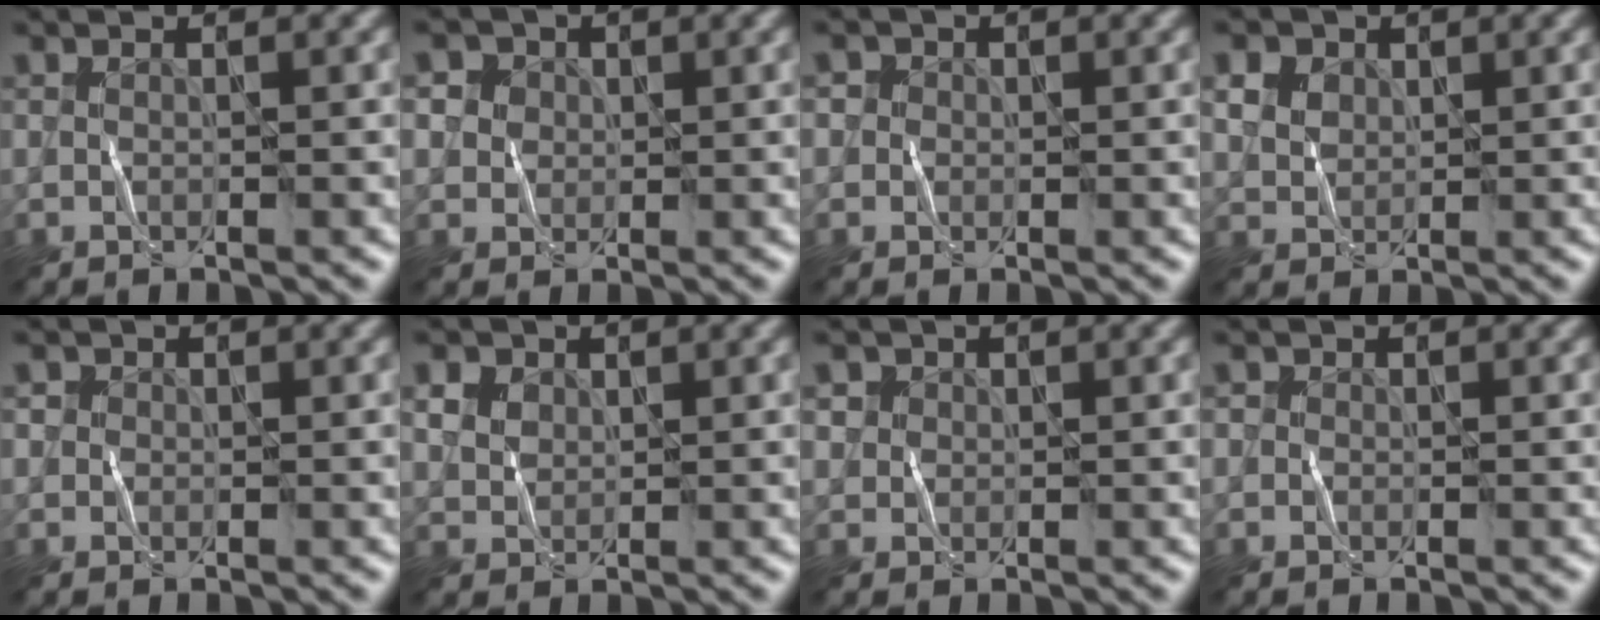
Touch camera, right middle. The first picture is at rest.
{"total": 3.1, "force": [1.7, 2.6, 0.6], "torque": [-0.021, 0.008, 0.012]}
{"total": 1.1, "force": [0.4, 1.0, 0.2], "torque": [0.009, 0.001, -0.010]}
{"total": 3.2, "force": [2.0, 2.3, 0.9], "torque": [-0.040, 0.012, 0.029]}
{"total": 0.8, "force": [0.3, 0.7, 0.0], "torque": [0.006, -0.003, -0.005]}
{"total": 2.6, "force": [1.7, 1.9, 0.6], "torque": [-0.027, 0.010, 0.020]}
{"total": 1.6, "force": [1.0, 1.3, 0.0], "torque": [-0.002, 0.008, 0.003]}
{"total": 0.5, "force": [0.1, 0.5, 0.1], "torque": [0.003, -0.004, -0.006]}